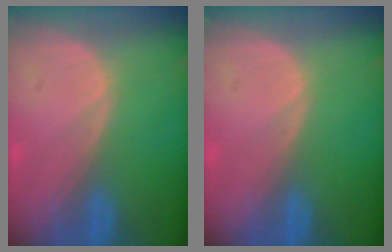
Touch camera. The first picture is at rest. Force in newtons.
{"total": 0.0}